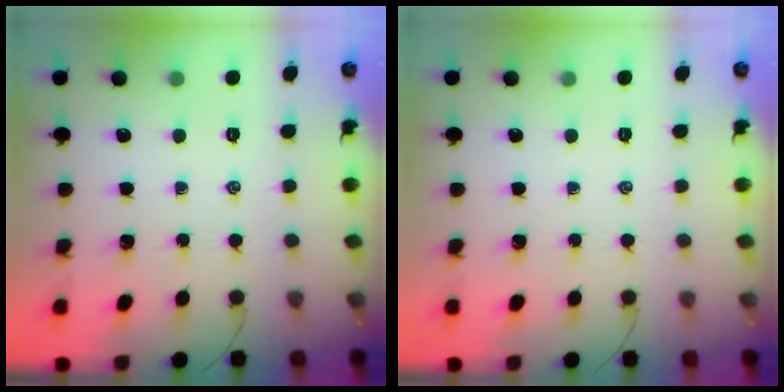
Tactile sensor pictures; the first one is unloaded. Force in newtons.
{"total": 0.0}